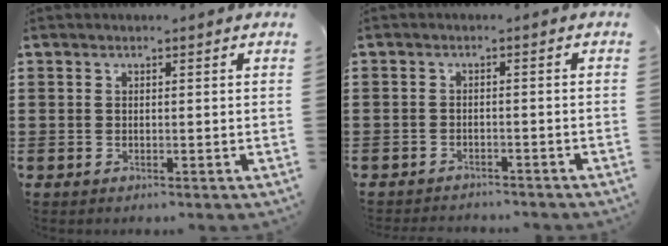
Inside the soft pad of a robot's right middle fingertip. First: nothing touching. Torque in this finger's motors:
{"motor_torque": [0.64, -0.40, 0.01, -0.14]}